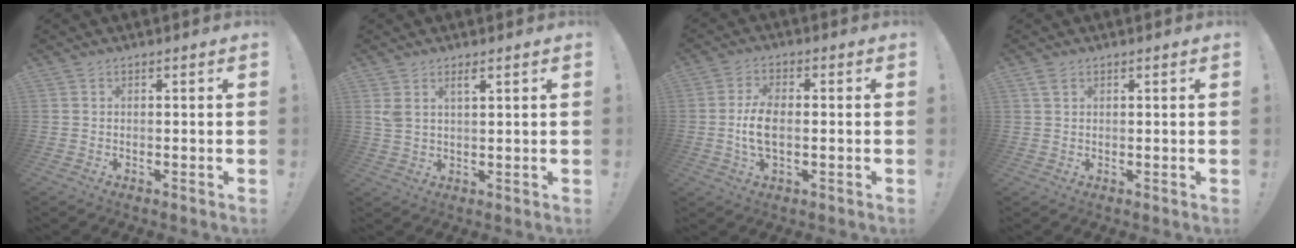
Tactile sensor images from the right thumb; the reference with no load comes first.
{"total": 3.9, "force": [2.3, 1.4, 2.8], "torque": [-0.047, -0.012, 0.040]}
{"total": 7.4, "force": [-0.6, 3.4, 6.5], "torque": [-0.123, -0.009, -0.014]}
{"total": 2.2, "force": [1.4, 1.4, 0.9], "torque": [-0.003, -0.005, 0.024]}